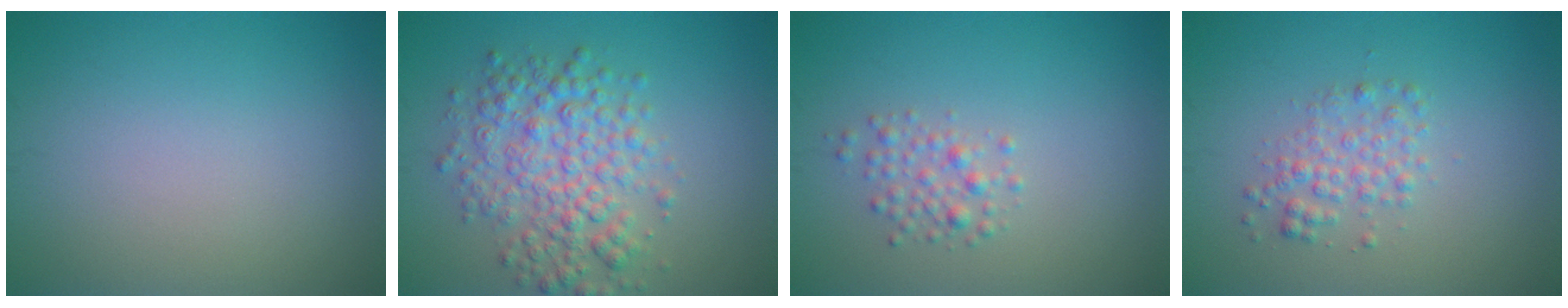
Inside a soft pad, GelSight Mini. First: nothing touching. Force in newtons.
{"total": 5.4, "press": 5.4, "slide": 0.0}
{"total": 1.8, "press": 1.8, "slide": 0.1}
{"total": 2.2, "press": 2.2, "slide": 0.0}